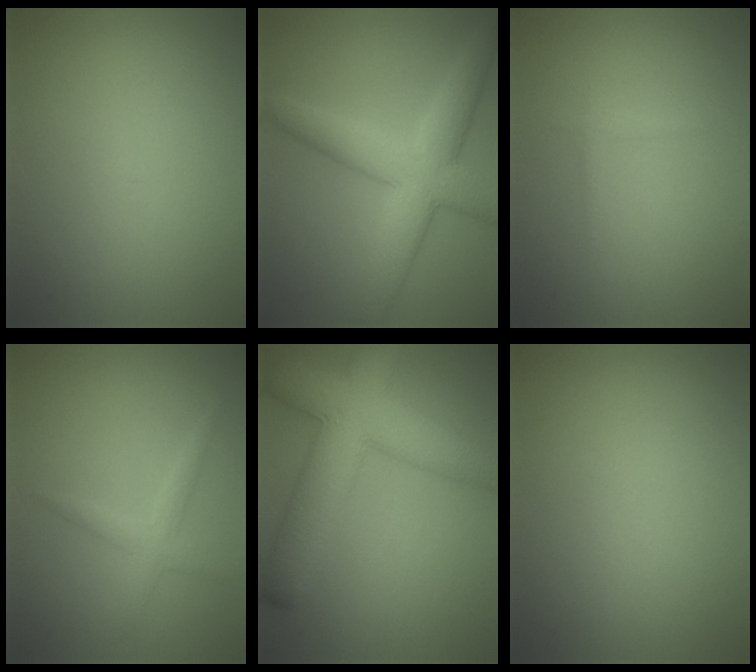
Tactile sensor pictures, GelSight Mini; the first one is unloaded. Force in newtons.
{"total": 7.0, "press": 7.0, "slide": 0.2}
{"total": 0.6, "press": 0.6, "slide": 0.0}
{"total": 1.8, "press": 1.8, "slide": 0.1}
{"total": 9.7, "press": 9.7, "slide": 0.3}
{"total": 0.0}